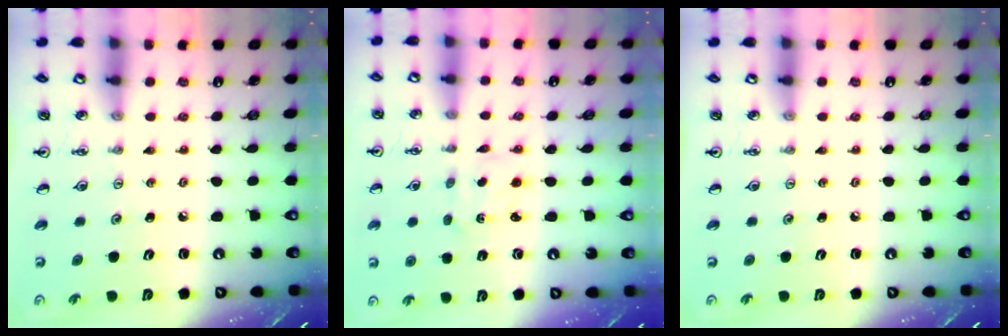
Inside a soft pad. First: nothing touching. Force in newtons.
{"total": 1.3, "press": 1.2, "slide": 0.6}
{"total": 0.0}